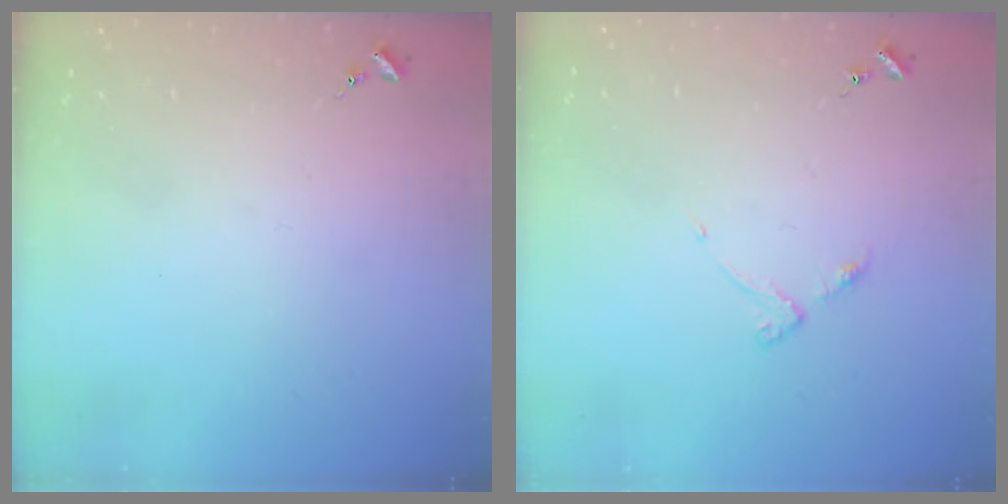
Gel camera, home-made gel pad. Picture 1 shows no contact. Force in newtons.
{"total": 3.5, "press": 3.5, "slide": 0.5}